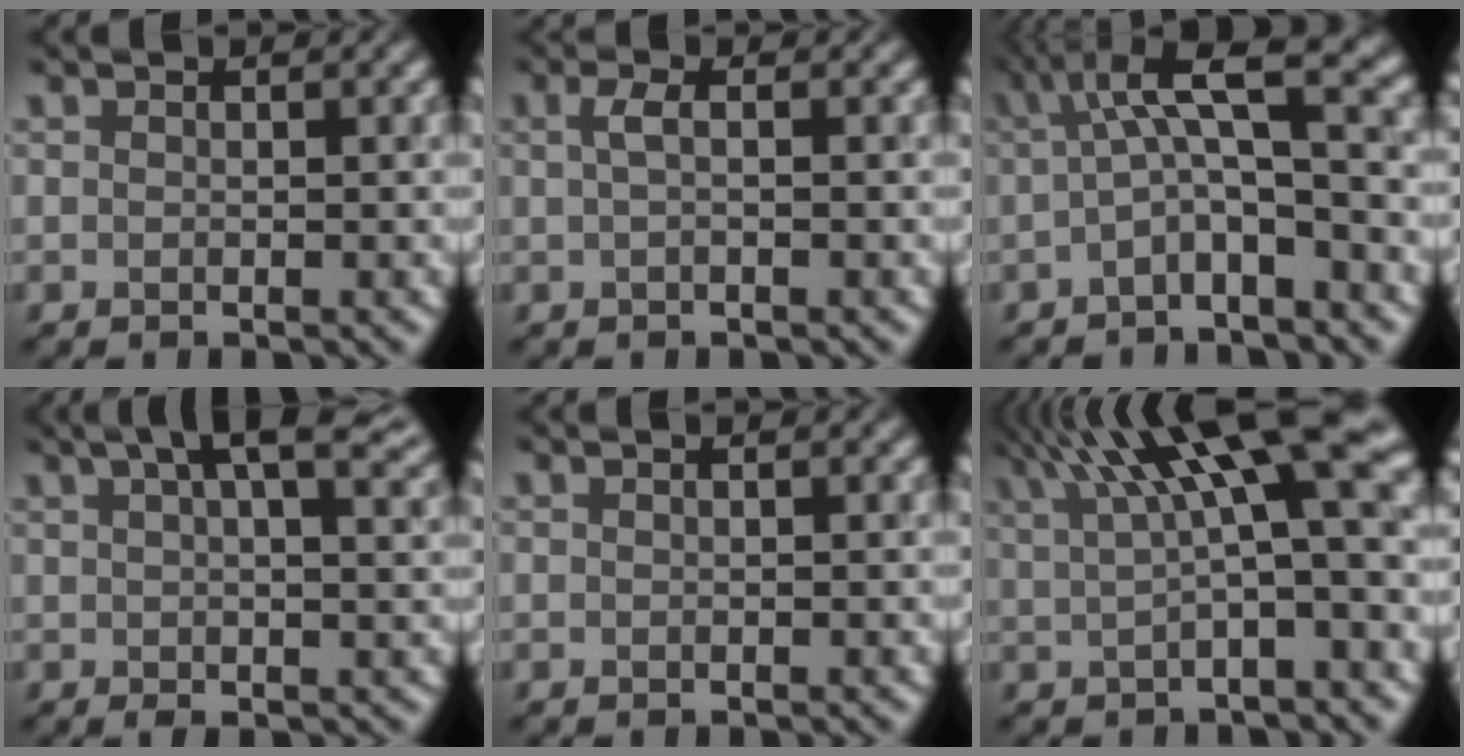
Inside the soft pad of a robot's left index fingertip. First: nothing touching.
{"total": 1.3, "force": [0.2, 0.3, 1.2], "torque": [-0.028, 0.003, 0.002]}
{"total": 6.8, "force": [0.6, 1.8, 6.6], "torque": [-0.100, 0.019, -0.005]}
{"total": 8.3, "force": [3.7, 3.1, 6.7], "torque": [-0.076, 0.020, 0.055]}
{"total": 0.0}
{"total": 11.4, "force": [4.5, 2.8, 10.1], "torque": [-0.147, 0.020, 0.072]}